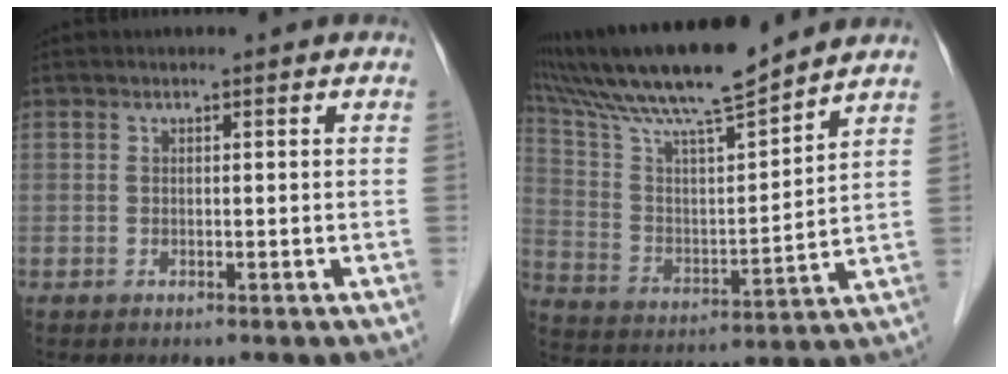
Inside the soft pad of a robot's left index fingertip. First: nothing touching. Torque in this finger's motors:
{"motor_torque": [0.93, -0.90, 0.80, 0.11]}